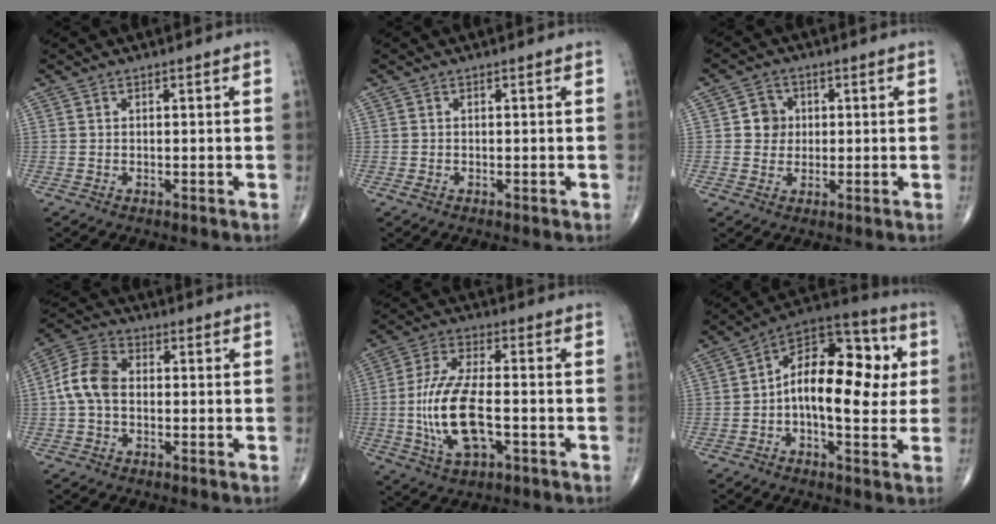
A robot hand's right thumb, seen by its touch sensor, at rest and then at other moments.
{"total": 0.8, "force": [-0.3, 0.4, 0.6], "torque": [-0.009, 0.001, -0.005]}
{"total": 4.4, "force": [0.5, 4.1, 1.5], "torque": [0.001, 0.005, 0.004]}
{"total": 7.9, "force": [-0.3, 5.4, 5.9], "torque": [-0.117, 0.025, -0.016]}
{"total": 13.8, "force": [-2.6, 6.0, 12.2], "torque": [-0.252, 0.014, -0.045]}
{"total": 18.0, "force": [0.8, 9.4, 15.3], "torque": [-0.205, 0.036, 0.003]}